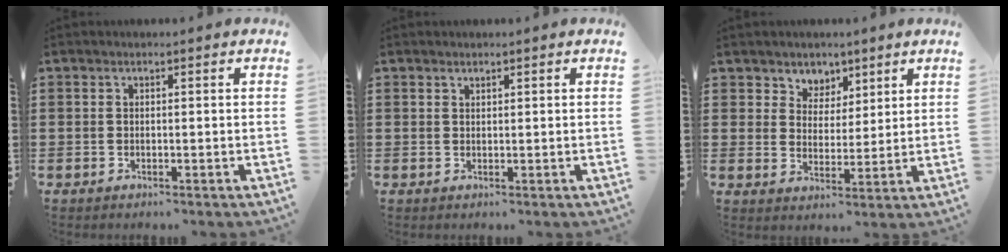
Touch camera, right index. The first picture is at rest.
{"total": 0.7, "force": [0.7, -0.2, -0.1], "torque": [0.003, 0.000, 0.014]}
{"total": 4.5, "force": [3.4, 2.9, -0.4], "torque": [-0.017, -0.002, 0.063]}